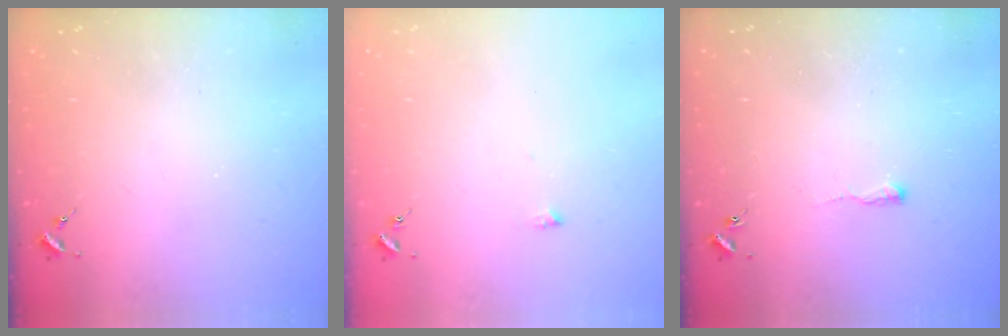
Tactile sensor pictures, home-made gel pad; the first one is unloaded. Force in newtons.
{"total": 3.9, "press": 3.9, "slide": 0.6}
{"total": 2.8, "press": 2.7, "slide": 0.6}